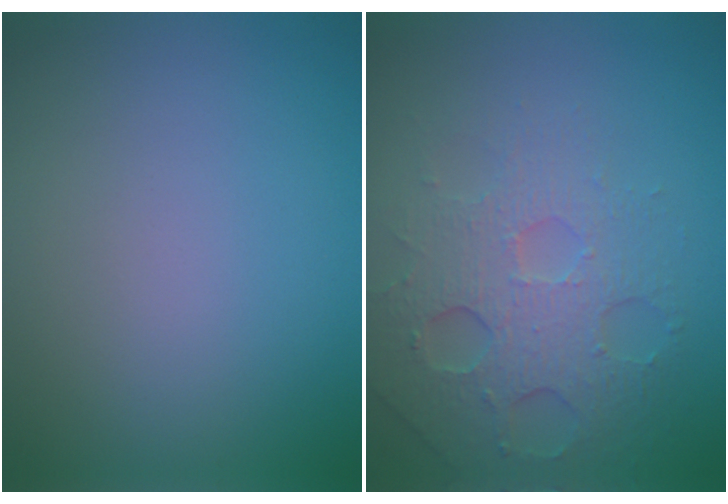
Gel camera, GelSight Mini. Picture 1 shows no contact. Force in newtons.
{"total": 4.9, "press": 4.1, "slide": 2.7}